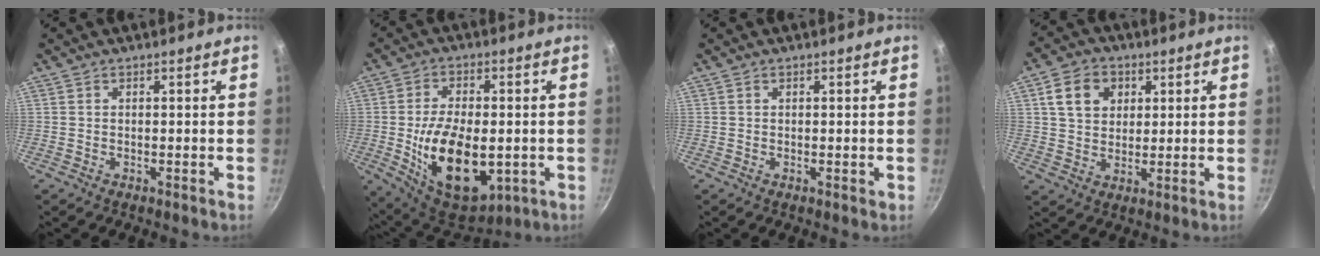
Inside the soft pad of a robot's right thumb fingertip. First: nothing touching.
{"total": 18.2, "force": [-2.7, 10.2, 14.9], "torque": [-0.230, -0.004, -0.029]}
{"total": 0.7, "force": [0.2, 0.3, 0.5], "torque": [-0.003, 0.001, 0.002]}
{"total": 8.5, "force": [2.8, 6.8, 4.4], "torque": [-0.056, 0.005, 0.045]}